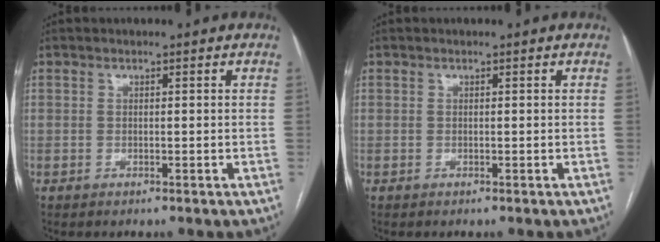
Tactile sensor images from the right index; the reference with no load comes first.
{"total": 0.0}